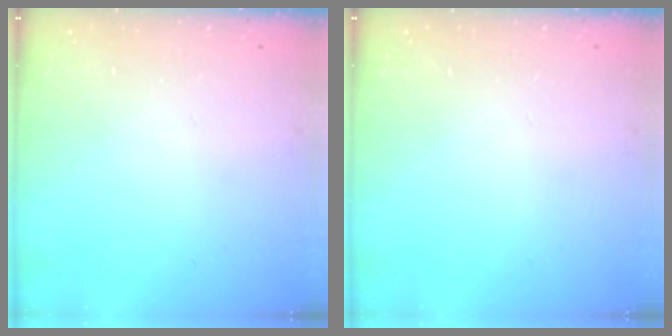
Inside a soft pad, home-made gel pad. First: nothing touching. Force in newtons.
{"total": 0.0}